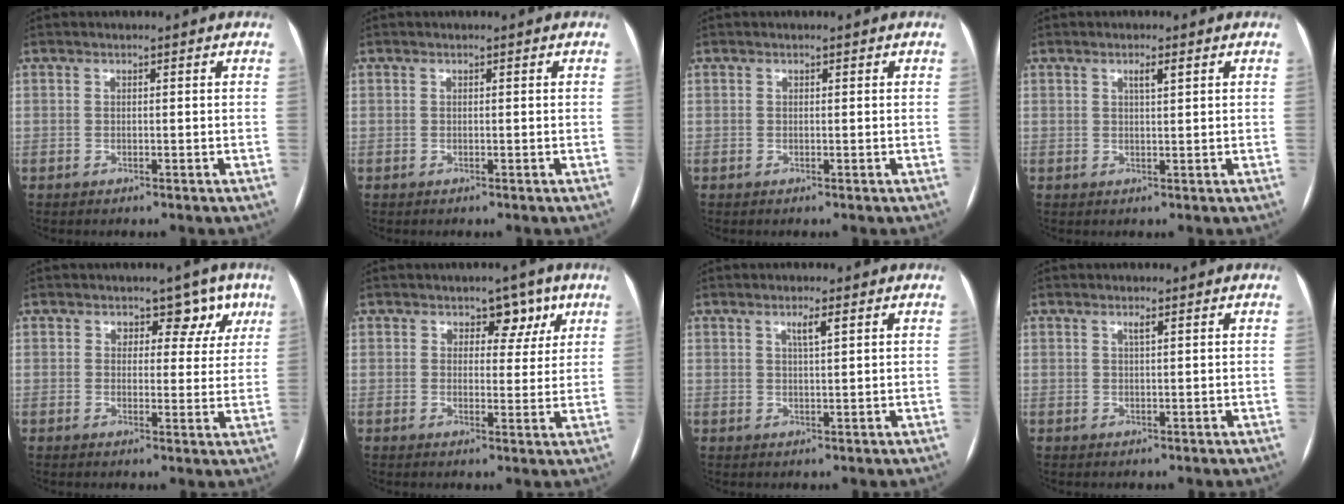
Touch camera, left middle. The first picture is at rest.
{"total": 0.0}
{"total": 0.0}
{"total": 1.6, "force": [0.8, 0.1, 1.4], "torque": [-0.028, 0.000, 0.014]}
{"total": 5.5, "force": [3.2, 3.8, 2.4], "torque": [-0.002, 0.007, 0.031]}
{"total": 4.6, "force": [2.6, 3.0, 2.3], "torque": [-0.013, 0.005, 0.032]}
{"total": 2.1, "force": [1.1, 0.0, 1.8], "torque": [-0.038, 0.000, 0.020]}
{"total": 0.9, "force": [0.5, -0.1, 0.7], "torque": [-0.017, 0.001, 0.010]}